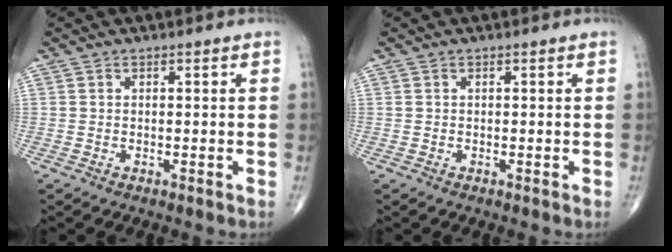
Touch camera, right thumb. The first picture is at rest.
{"total": 0.0}